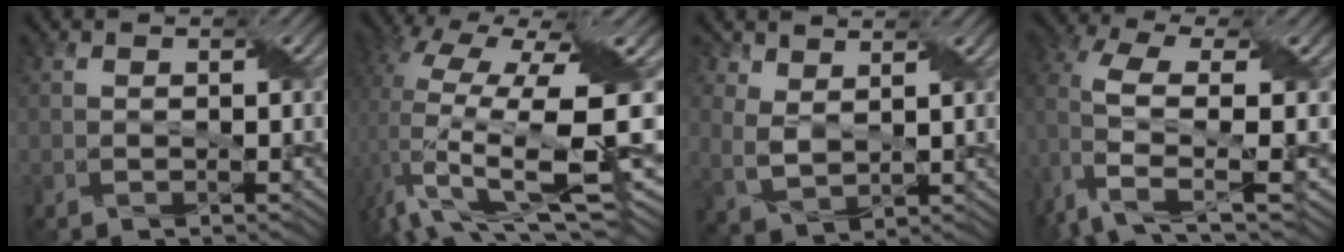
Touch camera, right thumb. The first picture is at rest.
{"total": 15.4, "force": [-1.3, 5.8, 14.2], "torque": [-0.295, -0.003, -0.021]}
{"total": 4.7, "force": [3.2, 2.7, 2.1], "torque": [-0.056, -0.004, 0.067]}
{"total": 9.0, "force": [2.4, 3.6, 7.9], "torque": [-0.177, 0.001, 0.041]}